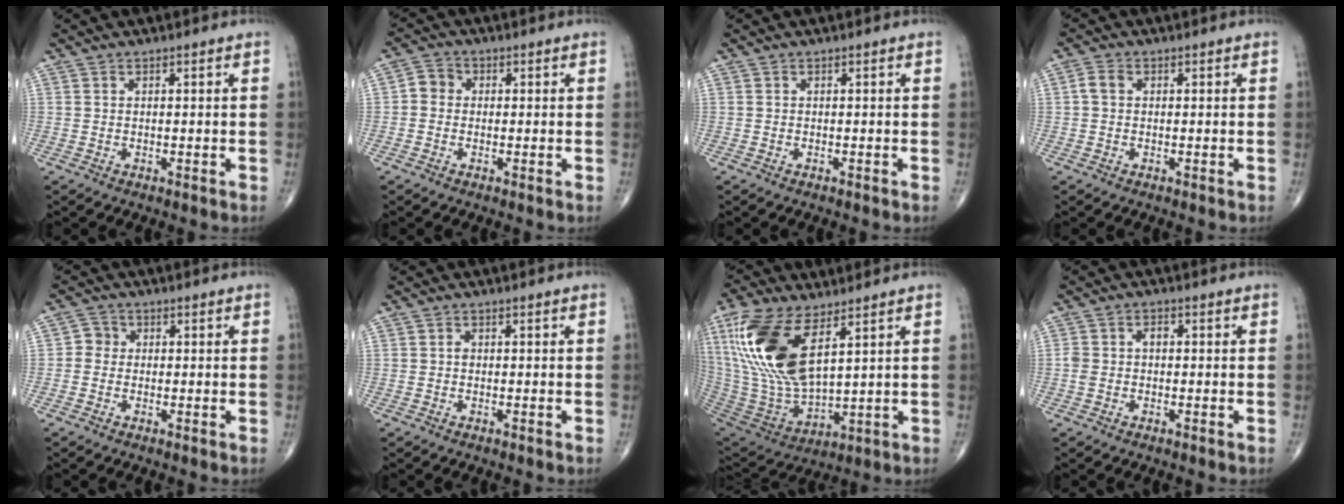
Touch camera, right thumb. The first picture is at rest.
{"total": 3.1, "force": [-0.2, 2.8, 1.4], "torque": [-0.011, 0.009, -0.016]}
{"total": 0.0}
{"total": 2.2, "force": [0.2, 1.6, 1.4], "torque": [-0.029, 0.006, 0.000]}
{"total": 2.5, "force": [-0.3, 2.3, 0.9], "torque": [0.000, 0.007, -0.017]}
{"total": 0.7, "force": [-0.1, 0.5, 0.4], "torque": [0.000, 0.002, -0.005]}
{"total": 20.7, "force": [8.5, 9.0, 16.5], "torque": [-0.353, -0.037, 0.175]}
{"total": 3.0, "force": [-0.1, 2.1, 2.1], "torque": [-0.045, 0.016, -0.003]}